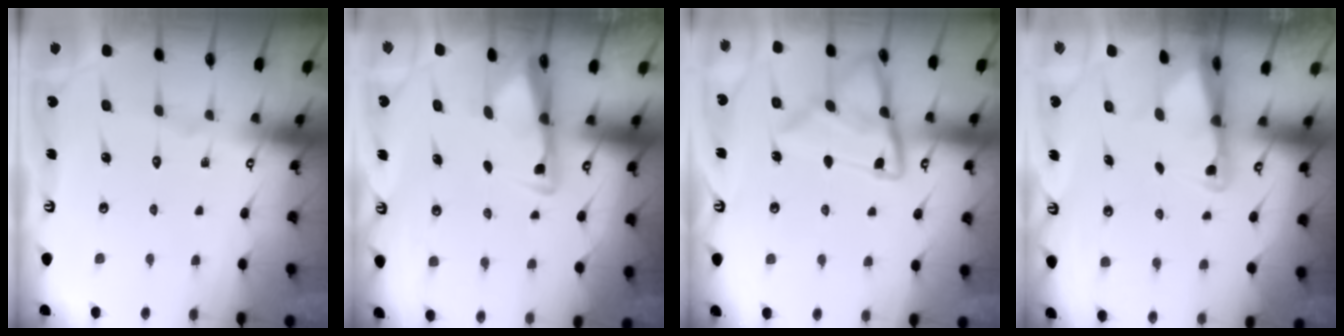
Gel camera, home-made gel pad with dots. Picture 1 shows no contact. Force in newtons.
{"total": 3.4, "press": 3.3, "slide": 0.9}
{"total": 14.4, "press": 14.3, "slide": 1.3}
{"total": 2.5, "press": 2.4, "slide": 0.5}